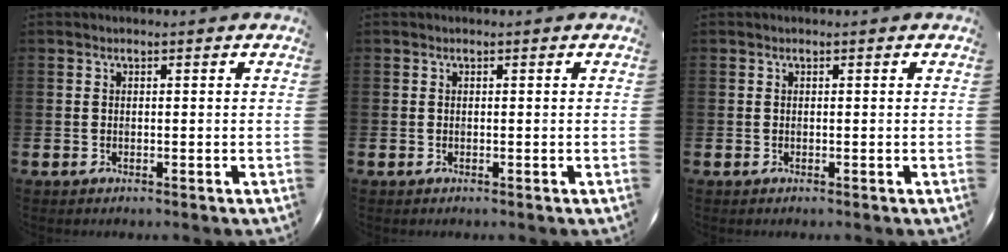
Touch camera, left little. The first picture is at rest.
{"total": 0.0}
{"total": 0.0}